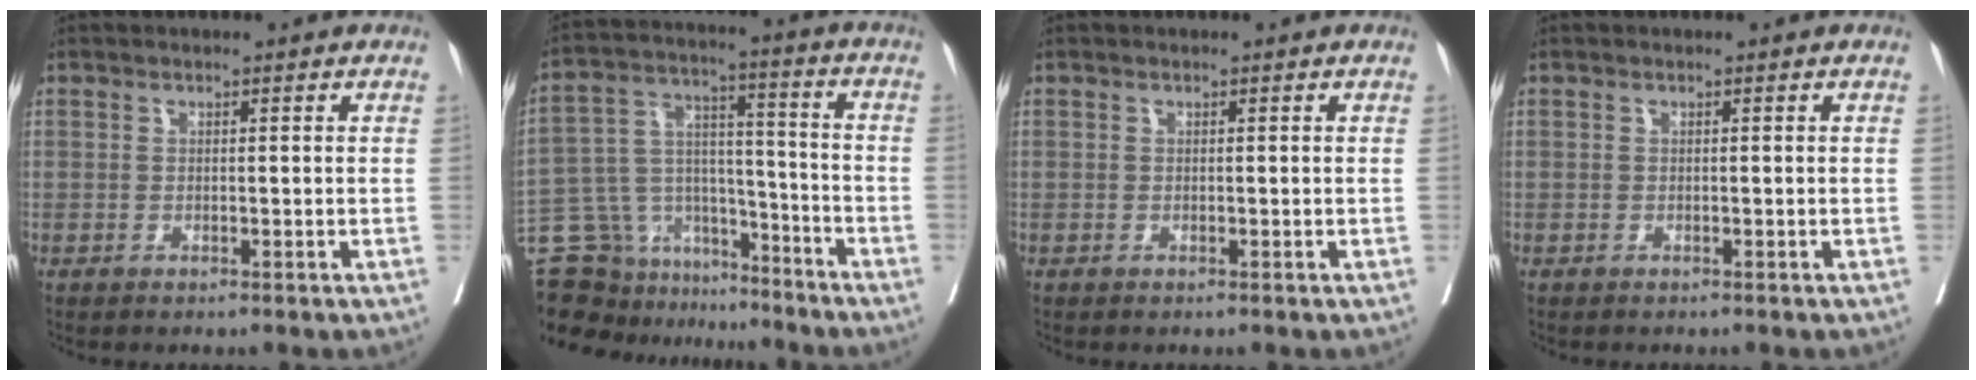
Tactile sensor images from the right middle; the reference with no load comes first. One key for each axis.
{"total": 18.8, "fx": -16.8, "fy": 7.4, "fz": 4.3, "tx": -0.100, "ty": 0.050, "tz": -0.268}
{"total": 0.0}
{"total": 0.0}